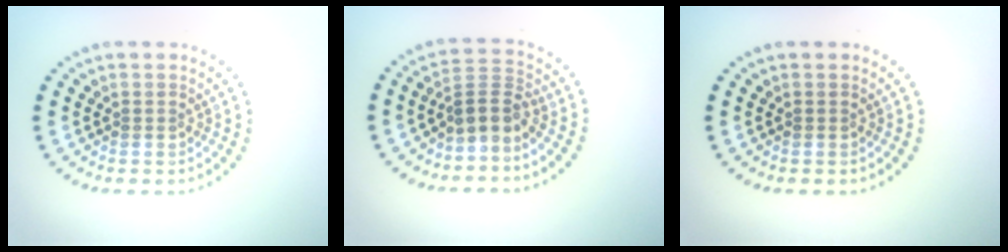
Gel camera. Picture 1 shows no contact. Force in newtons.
{"total": 2.8, "press": 2.2, "slide": 1.9}
{"total": 0.0}